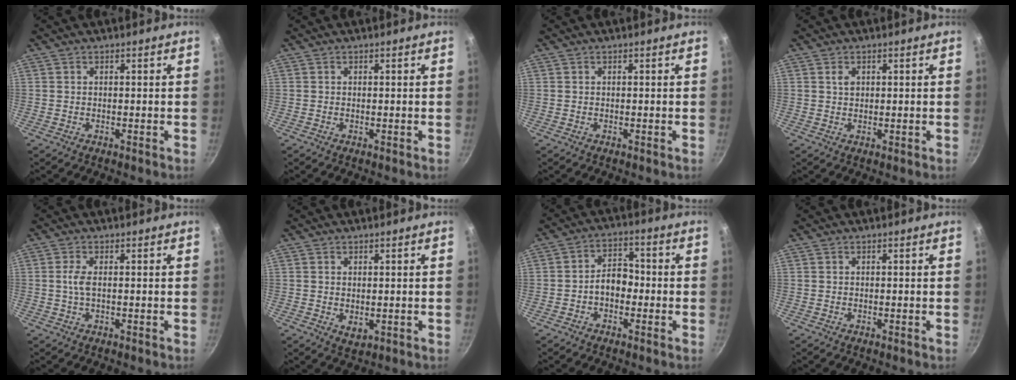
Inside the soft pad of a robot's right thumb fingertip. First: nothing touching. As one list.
[{"total": 0.0}, {"total": 0.0}, {"total": 1.8, "force": [0.6, 1.3, 1.1], "torque": [-0.014, -0.001, 0.010]}, {"total": 2.5, "force": [0.1, 0.7, 2.4], "torque": [-0.059, 0.002, 0.001]}, {"total": 2.3, "force": [0.3, 1.5, 1.7], "torque": [-0.026, -0.008, 0.007]}, {"total": 5.9, "force": [-1.5, 4.1, 3.9], "torque": [-0.031, 0.028, -0.034]}, {"total": 0.0}]